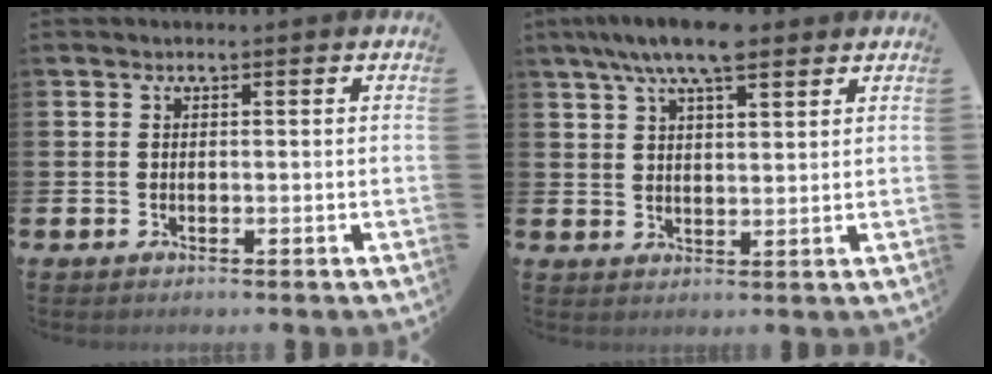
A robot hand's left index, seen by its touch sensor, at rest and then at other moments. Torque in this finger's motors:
{"motor_torque": [0.92, -0.80, 1.05, 0.21]}